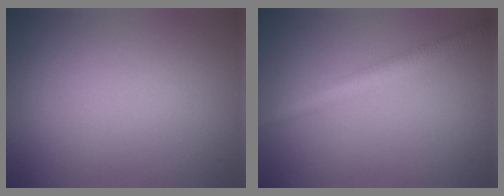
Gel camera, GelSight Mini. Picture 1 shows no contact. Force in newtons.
{"total": 2.9, "press": 2.9, "slide": 0.1}